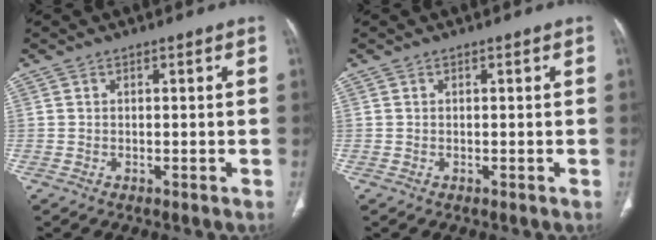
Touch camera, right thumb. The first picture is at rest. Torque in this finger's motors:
{"motor_torque": [0.03, 0.03, 0.00, 0.00, 0.00]}